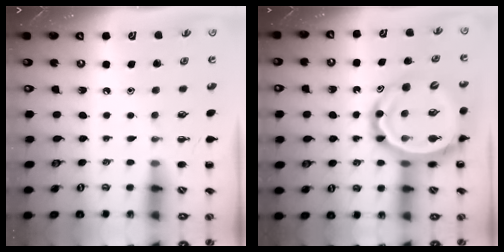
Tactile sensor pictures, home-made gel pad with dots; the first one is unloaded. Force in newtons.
{"total": 17.5, "press": 16.8, "slide": 4.9}